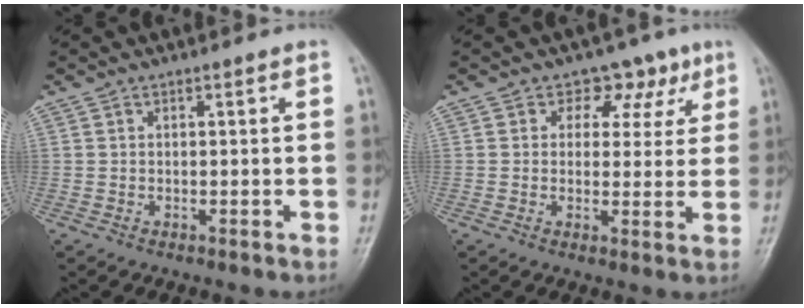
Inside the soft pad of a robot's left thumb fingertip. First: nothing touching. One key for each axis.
{"total": 6.5, "fx": 3.4, "fy": 5.1, "fz": 2.3, "tx": 0.021, "ty": -0.004, "tz": 0.038}